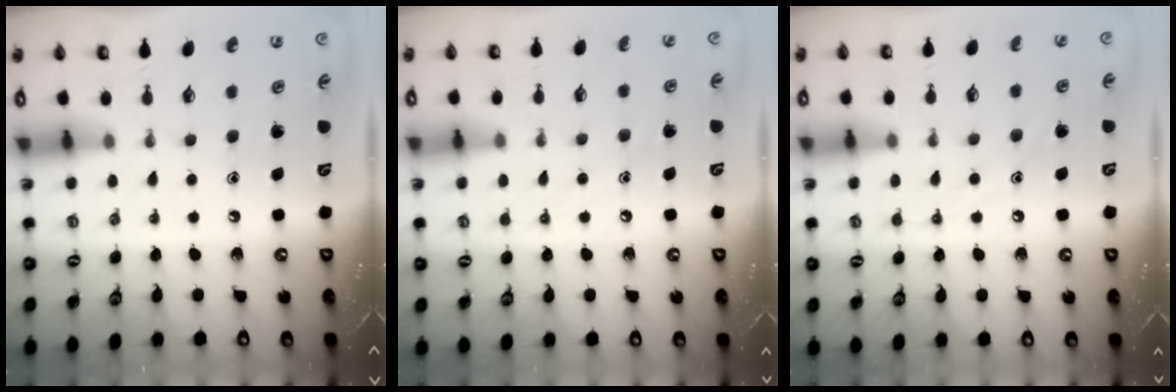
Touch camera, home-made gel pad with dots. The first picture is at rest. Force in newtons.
{"total": 5.1, "press": 5.1, "slide": 0.6}
{"total": 6.0, "press": 5.9, "slide": 0.6}